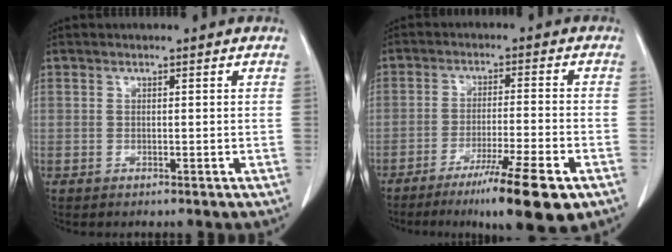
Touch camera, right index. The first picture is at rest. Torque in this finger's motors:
{"motor_torque": [1.15, -0.99, 0.20, 0.08]}